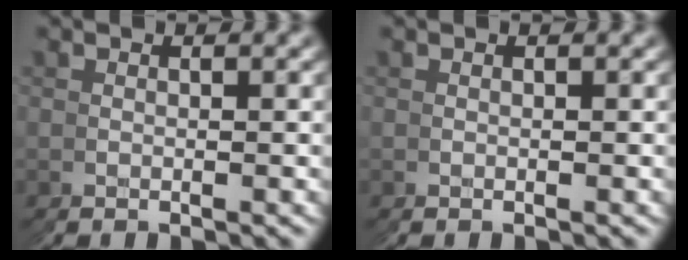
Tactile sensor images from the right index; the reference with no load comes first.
{"total": 0.0}